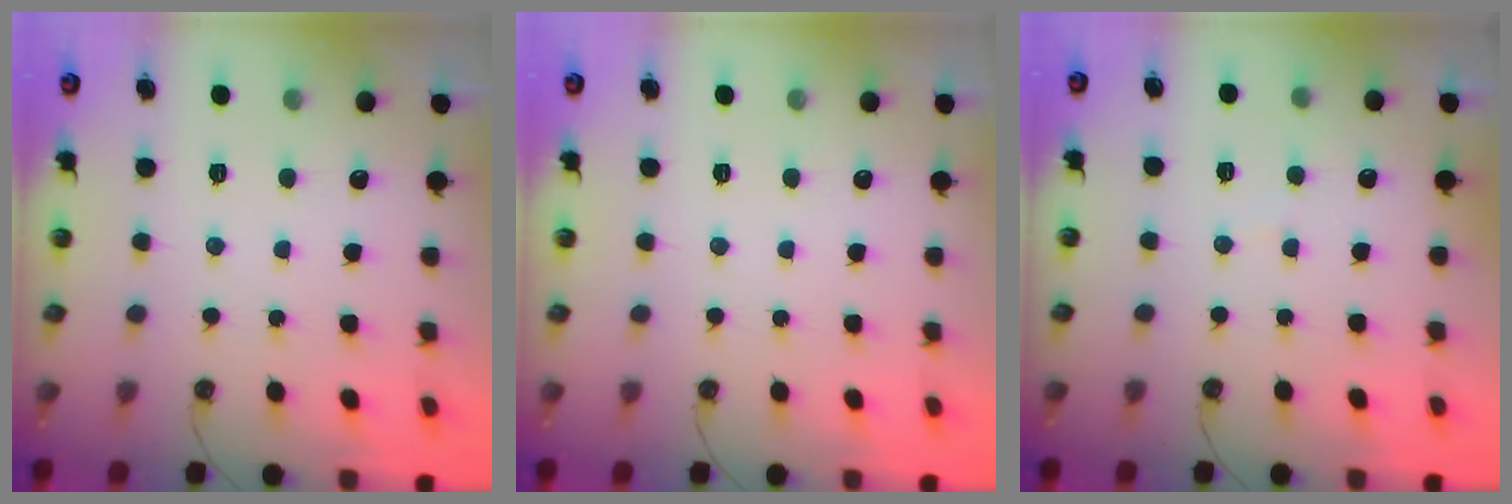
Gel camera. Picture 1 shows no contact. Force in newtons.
{"total": 0.0}
{"total": 3.3, "press": 3.3, "slide": 0.3}